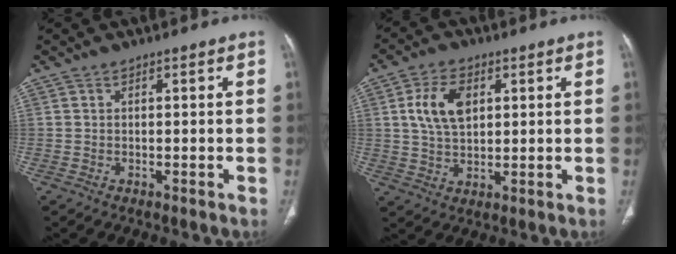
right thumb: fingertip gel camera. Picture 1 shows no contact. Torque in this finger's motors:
{"motor_torque": [-0.41, 0.47, 0.32, 0.07, 0.05]}